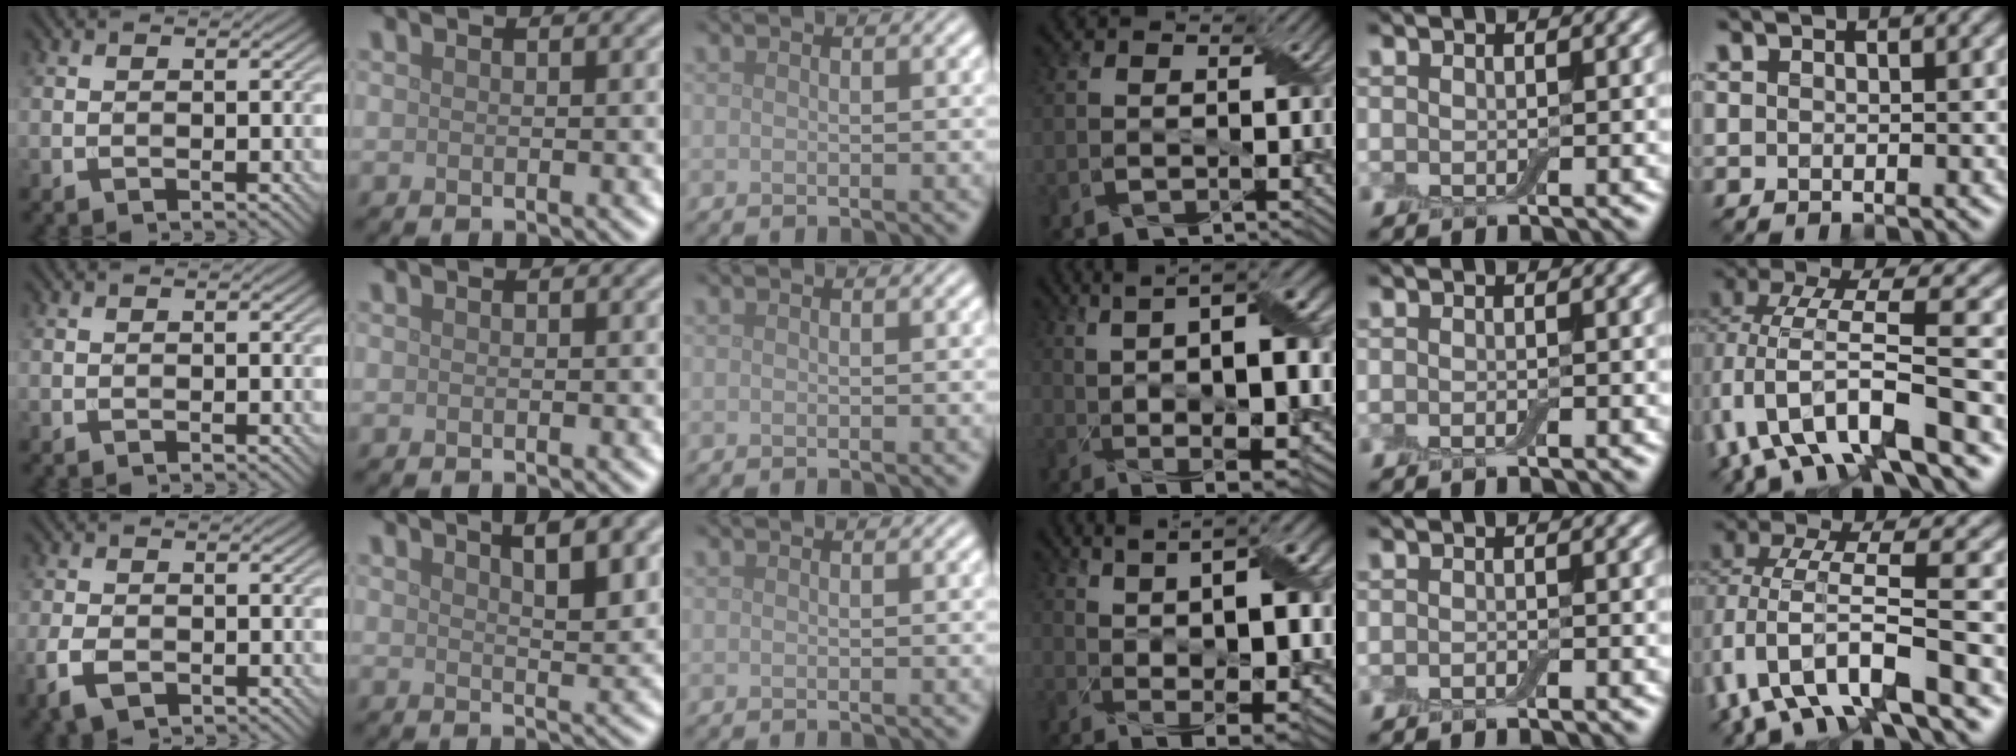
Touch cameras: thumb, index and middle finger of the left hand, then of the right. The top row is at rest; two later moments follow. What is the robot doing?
{"motion": "peel", "object": "bubble wrap"}